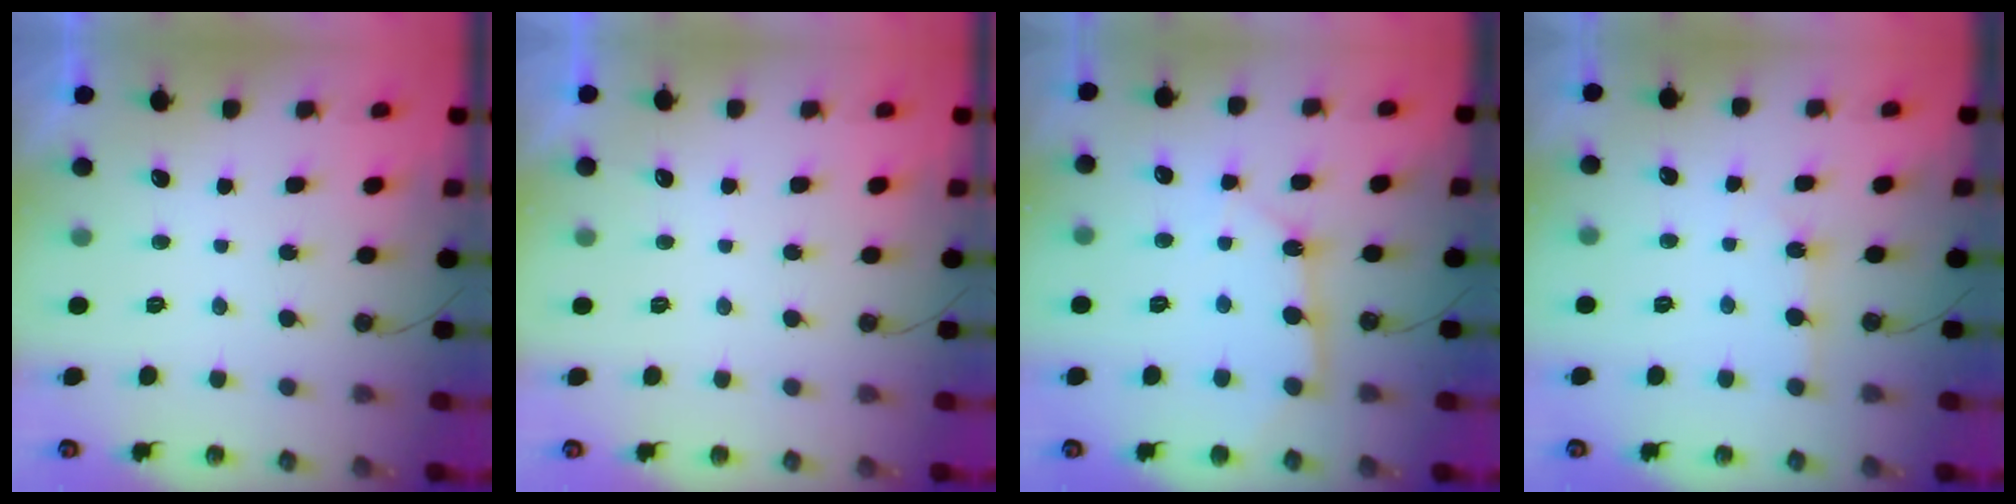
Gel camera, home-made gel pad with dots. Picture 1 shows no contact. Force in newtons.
{"total": 2.9, "press": 2.9, "slide": 0.4}
{"total": 8.8, "press": 8.7, "slide": 0.7}
{"total": 2.4, "press": 2.4, "slide": 0.3}